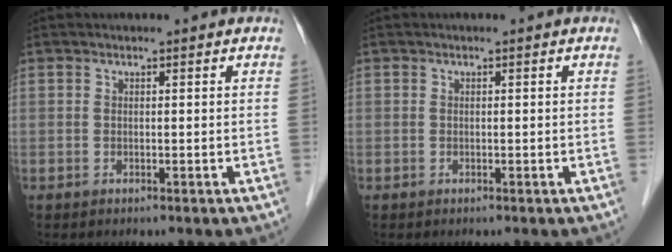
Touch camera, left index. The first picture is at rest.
{"total": 0.0}